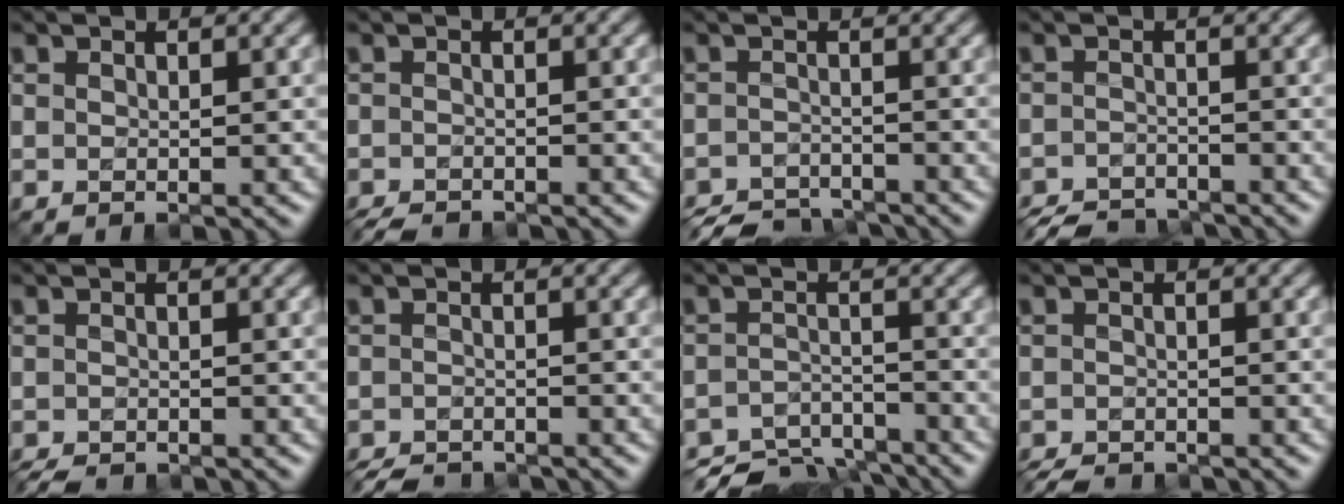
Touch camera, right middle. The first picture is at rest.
{"total": 2.4, "force": [-2.3, 0.2, 0.6], "torque": [-0.011, -0.013, -0.043]}
{"total": 5.3, "force": [-5.0, 1.0, 1.2], "torque": [-0.008, -0.013, -0.085]}
{"total": 4.8, "force": [-4.7, 0.8, 0.8], "torque": [-0.010, -0.015, -0.081]}
{"total": 2.5, "force": [-2.4, 0.2, 0.6], "torque": [-0.010, -0.013, -0.044]}
{"total": 3.9, "force": [-3.8, 0.5, 0.7], "torque": [-0.010, -0.015, -0.067]}
{"total": 6.8, "force": [-6.4, 1.6, 1.5], "torque": [-0.029, -0.018, -0.109]}
{"total": 3.2, "force": [-3.1, 0.3, 0.6], "torque": [-0.010, -0.015, -0.056]}